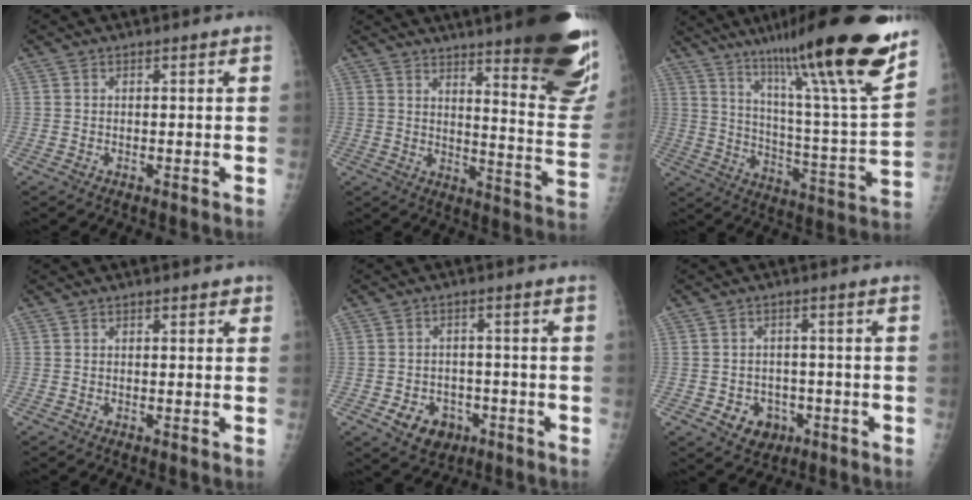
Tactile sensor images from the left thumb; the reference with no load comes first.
{"total": 26.5, "force": [18.9, 4.5, 18.1], "torque": [-0.191, -0.126, 0.238]}
{"total": 27.9, "force": [19.2, 1.9, 20.2], "torque": [-0.300, -0.084, 0.300]}
{"total": 1.5, "force": [0.9, 0.8, 1.0], "torque": [-0.003, -0.001, 0.008]}
{"total": 6.7, "force": [-2.8, 5.2, 3.0], "torque": [-0.029, 0.019, -0.033]}
{"total": 5.7, "force": [-2.1, 4.8, 2.4], "torque": [-0.011, 0.014, -0.021]}